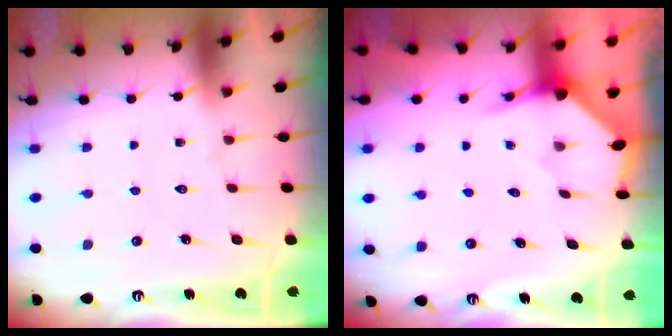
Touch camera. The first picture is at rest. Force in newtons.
{"total": 3.3, "press": 3.3, "slide": 0.4}